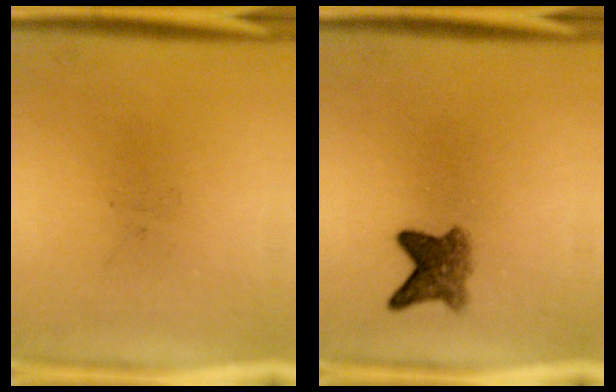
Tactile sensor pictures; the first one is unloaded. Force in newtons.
{"total": 4.1}